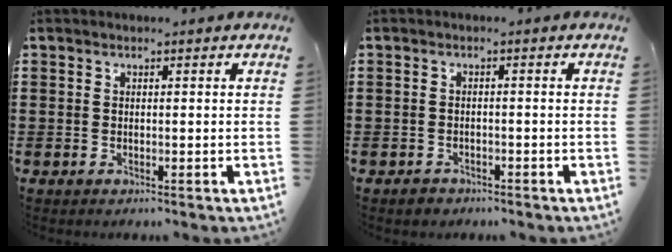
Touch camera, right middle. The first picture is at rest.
{"total": 1.1, "force": [-0.9, 0.6, 0.2], "torque": [-0.006, 0.001, -0.021]}